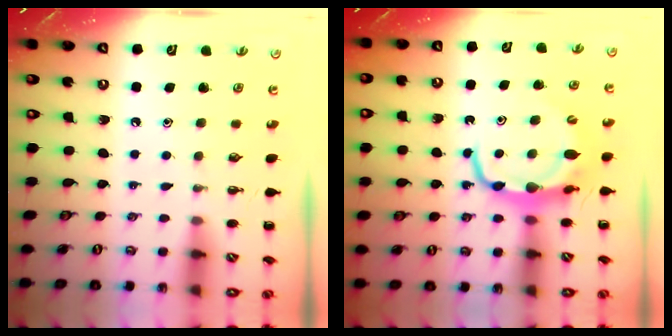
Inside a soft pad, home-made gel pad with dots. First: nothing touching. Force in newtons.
{"total": 7.7, "press": 7.6, "slide": 1.1}